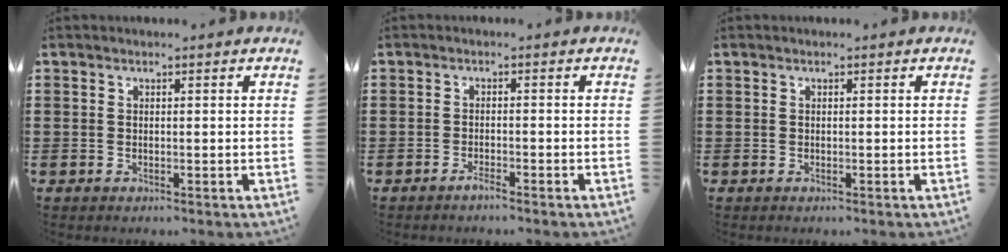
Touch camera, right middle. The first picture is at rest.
{"total": 1.4, "force": [-1.2, 0.1, 0.7], "torque": [-0.015, -0.005, -0.021]}
{"total": 0.0}